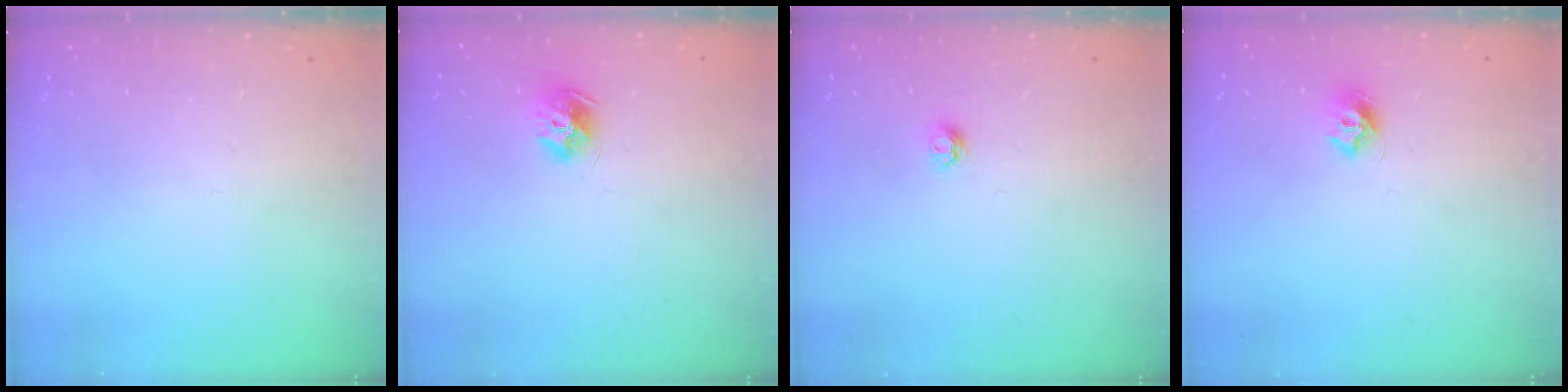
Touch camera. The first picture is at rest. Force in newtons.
{"total": 8.7, "press": 8.7, "slide": 0.0}
{"total": 3.8, "press": 3.8, "slide": 0.5}
{"total": 7.3, "press": 7.3, "slide": 0.6}